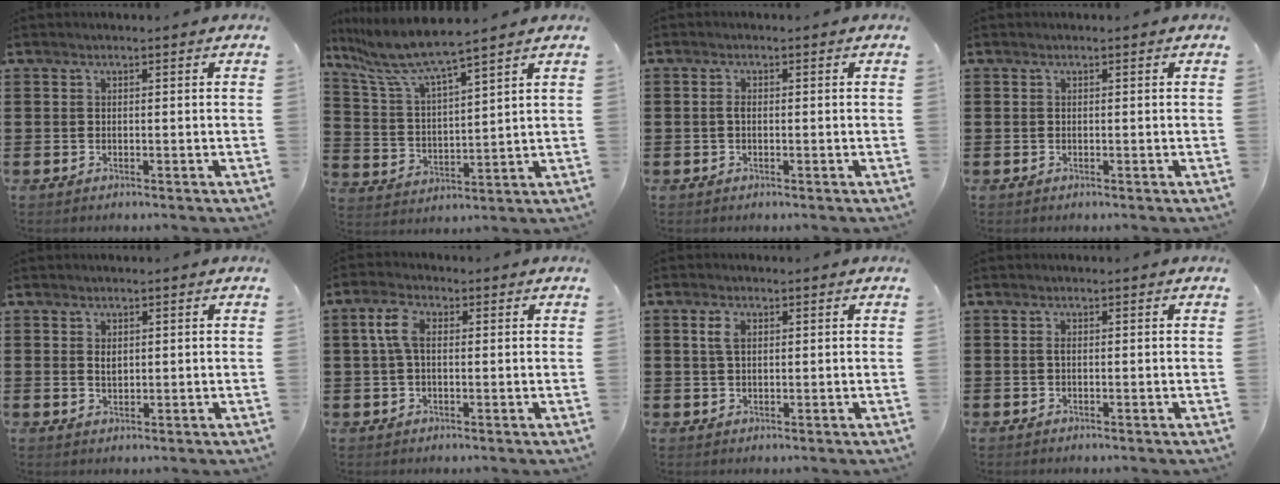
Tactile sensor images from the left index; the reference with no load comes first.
{"total": 7.0, "force": [6.0, 0.1, 3.6], "torque": [-0.098, -0.038, 0.099]}
{"total": 1.4, "force": [-0.2, 0.9, 1.0], "torque": [-0.029, 0.000, -0.007]}
{"total": 0.0}
{"total": 1.5, "force": [0.6, 0.9, 1.0], "torque": [-0.022, 0.003, 0.011]}
{"total": 5.1, "force": [1.1, 2.6, 4.3], "torque": [-0.106, 0.006, 0.013]}
{"total": 2.8, "force": [1.0, 1.7, 2.0], "torque": [-0.044, 0.007, 0.017]}
{"total": 0.8, "force": [0.0, 0.3, 0.8], "torque": [-0.017, 0.000, 0.000]}